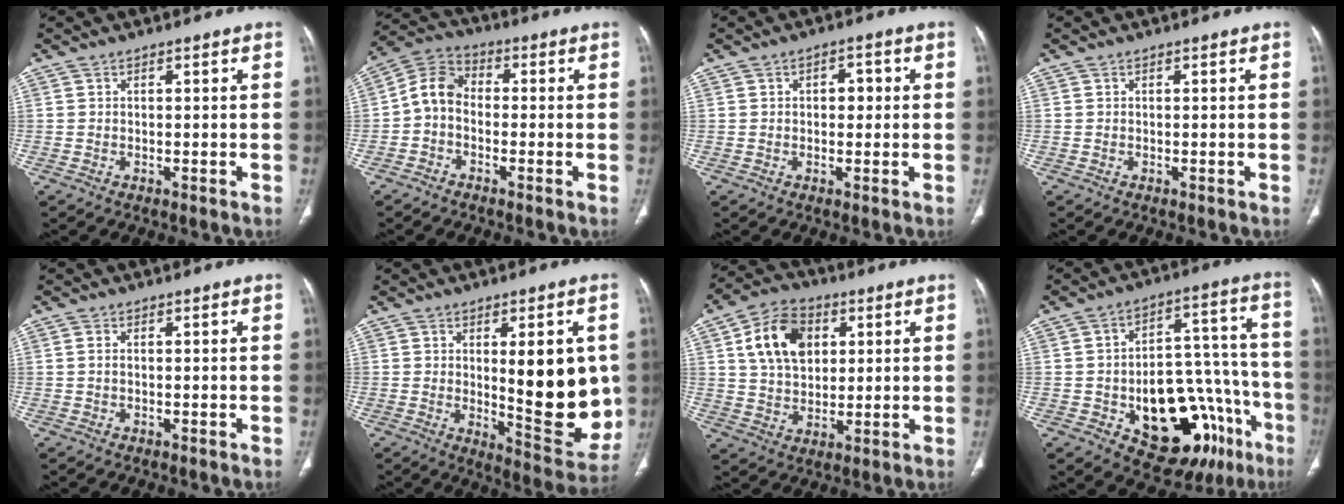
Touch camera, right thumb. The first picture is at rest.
{"total": 6.8, "force": [-1.2, 5.0, 4.5], "torque": [-0.072, 0.027, -0.041]}
{"total": 3.4, "force": [0.5, 2.1, 2.6], "torque": [-0.025, 0.007, 0.005]}
{"total": 0.0}
{"total": 0.8, "force": [0.1, 0.3, 0.7], "torque": [-0.020, 0.004, 0.004]}
{"total": 17.1, "force": [1.2, 6.0, 16.0], "torque": [-0.168, -0.034, 0.032]}
{"total": 12.8, "force": [3.9, 8.9, 8.3], "torque": [-0.123, 0.000, 0.069]}
{"total": 23.8, "force": [-10.2, 13.0, 17.1], "torque": [-0.169, 0.077, -0.125]}